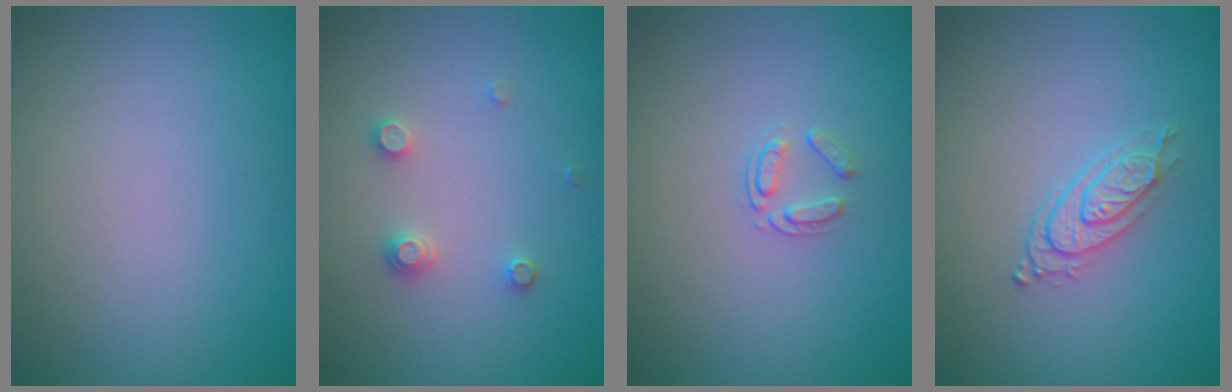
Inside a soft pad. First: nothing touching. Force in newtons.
{"total": 1.5, "press": 1.5, "slide": 0.2}
{"total": 1.4, "press": 0.9, "slide": 1.1}
{"total": 2.7, "press": 2.1, "slide": 1.7}